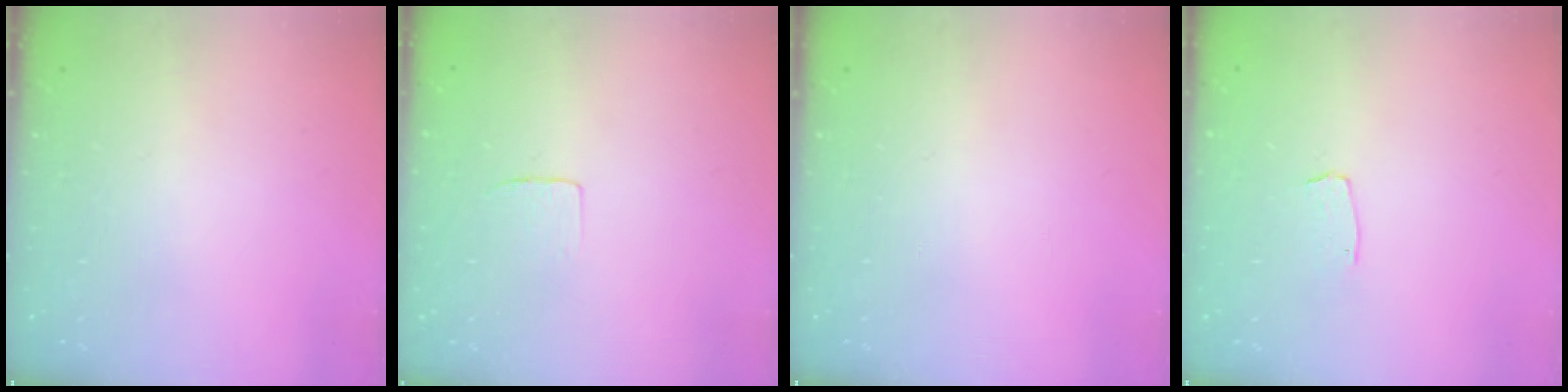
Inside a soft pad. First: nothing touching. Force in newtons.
{"total": 3.4, "press": 3.4, "slide": 0.3}
{"total": 0.0}
{"total": 4.0, "press": 3.9, "slide": 0.2}